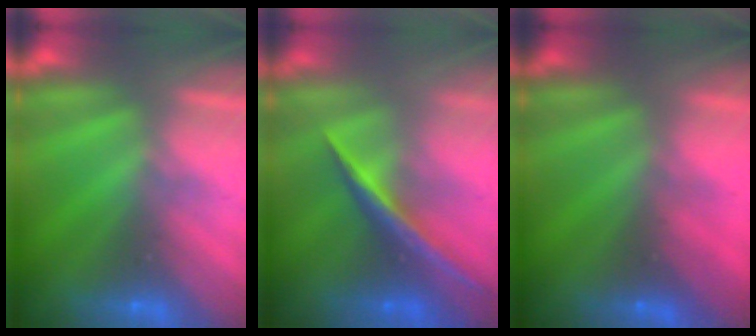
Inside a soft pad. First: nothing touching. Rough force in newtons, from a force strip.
{"total": 1.8}
{"total": 2.2}